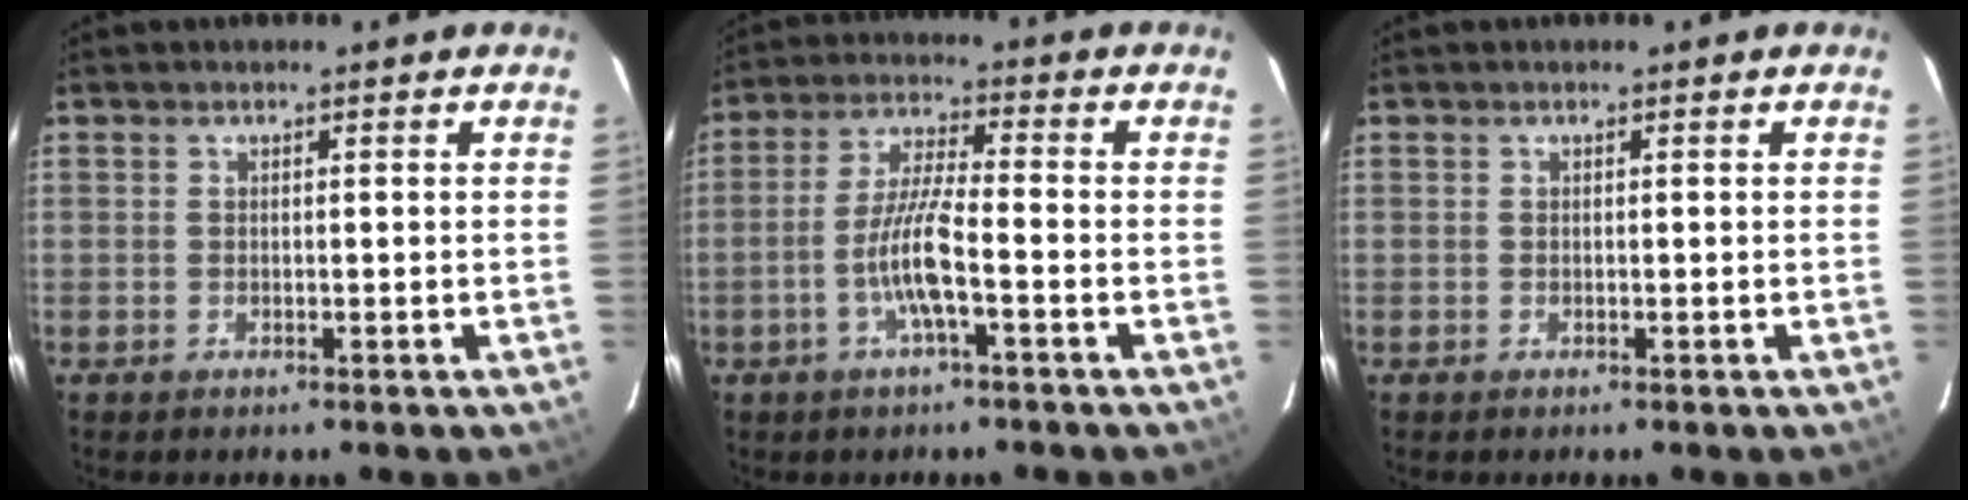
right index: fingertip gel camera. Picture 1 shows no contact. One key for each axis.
{"total": 7.6, "fx": -2.9, "fy": 0.5, "fz": 7.0, "tx": -0.142, "ty": 0.004, "tz": -0.055}
{"total": 0.0}